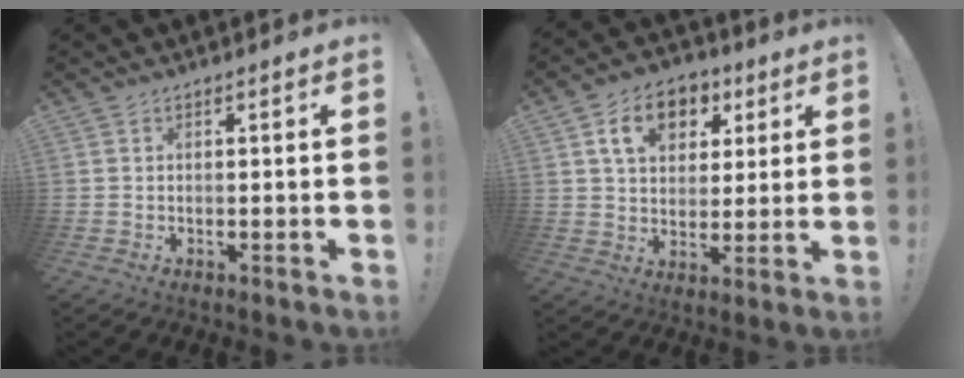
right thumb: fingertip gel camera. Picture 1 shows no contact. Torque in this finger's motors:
{"motor_torque": [1.17, 2.82, 0.70, -0.37, 0.23]}